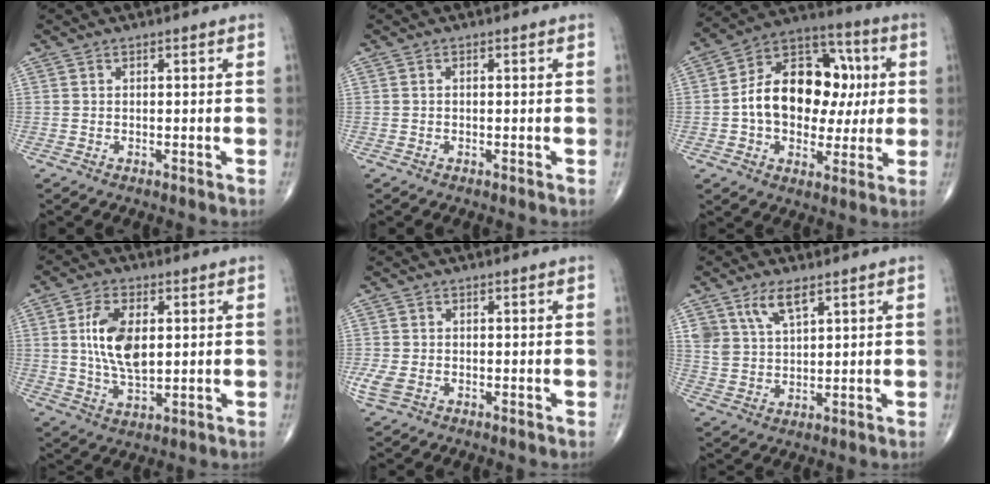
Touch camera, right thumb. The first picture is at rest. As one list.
[{"total": 0.0}, {"total": 19.9, "force": [1.1, 13.6, 14.4], "torque": [-0.186, 0.033, 0.015]}, {"total": 10.6, "force": [1.7, 5.6, 8.8], "torque": [-0.166, -0.008, 0.036]}, {"total": 3.3, "force": [-1.0, 2.2, 2.2], "torque": [-0.060, 0.001, -0.016]}, {"total": 6.6, "force": [4.0, 2.9, 4.3], "torque": [-0.076, -0.020, 0.083]}]